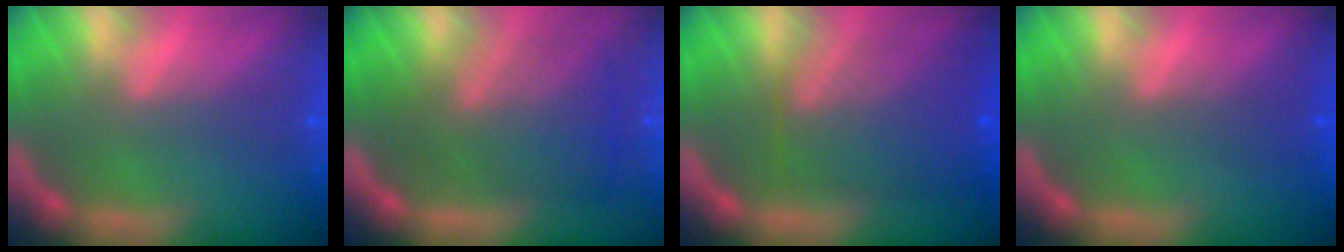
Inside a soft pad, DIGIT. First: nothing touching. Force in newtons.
{"total": 7.1}
{"total": 7.5}
{"total": 1.5}